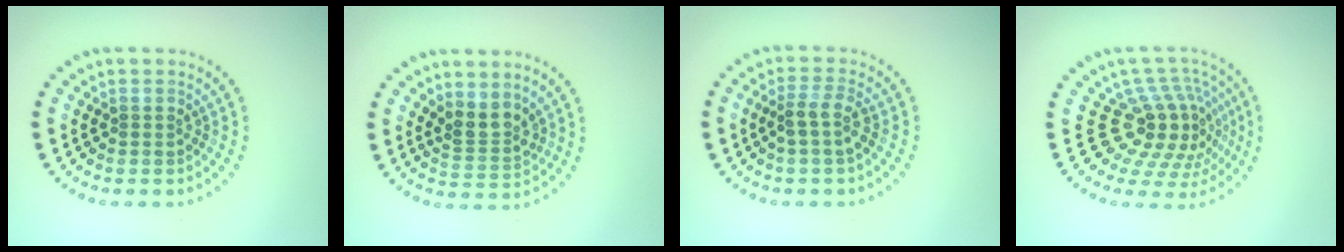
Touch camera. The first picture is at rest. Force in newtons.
{"total": 2.6, "press": 2.0, "slide": 1.7}
{"total": 2.1, "press": 1.7, "slide": 1.3}
{"total": 5.5, "press": 4.0, "slide": 3.7}